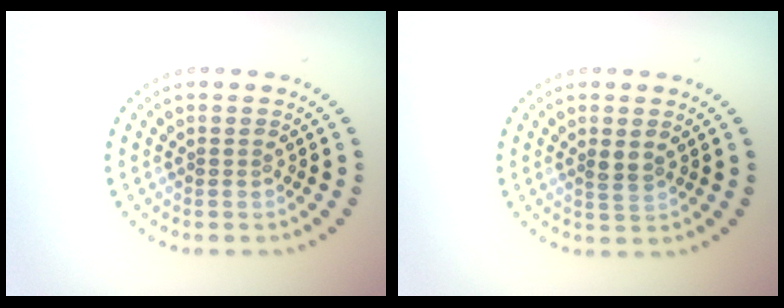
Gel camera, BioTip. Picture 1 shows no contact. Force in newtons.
{"total": 1.4, "press": 1.3, "slide": 0.5}